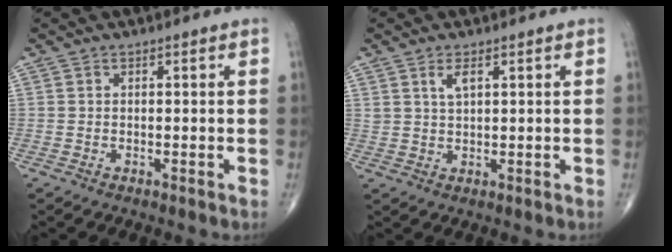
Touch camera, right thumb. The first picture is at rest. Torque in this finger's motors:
{"motor_torque": [0.32, -0.47, 0.09, 0.13, 0.01]}